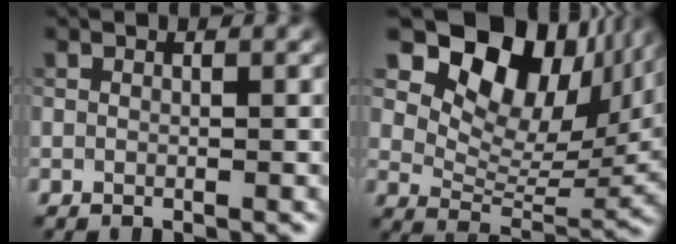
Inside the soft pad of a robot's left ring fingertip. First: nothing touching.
{"total": 13.5, "force": [8.1, 7.6, 7.8], "torque": [-0.125, 0.012, 0.136]}